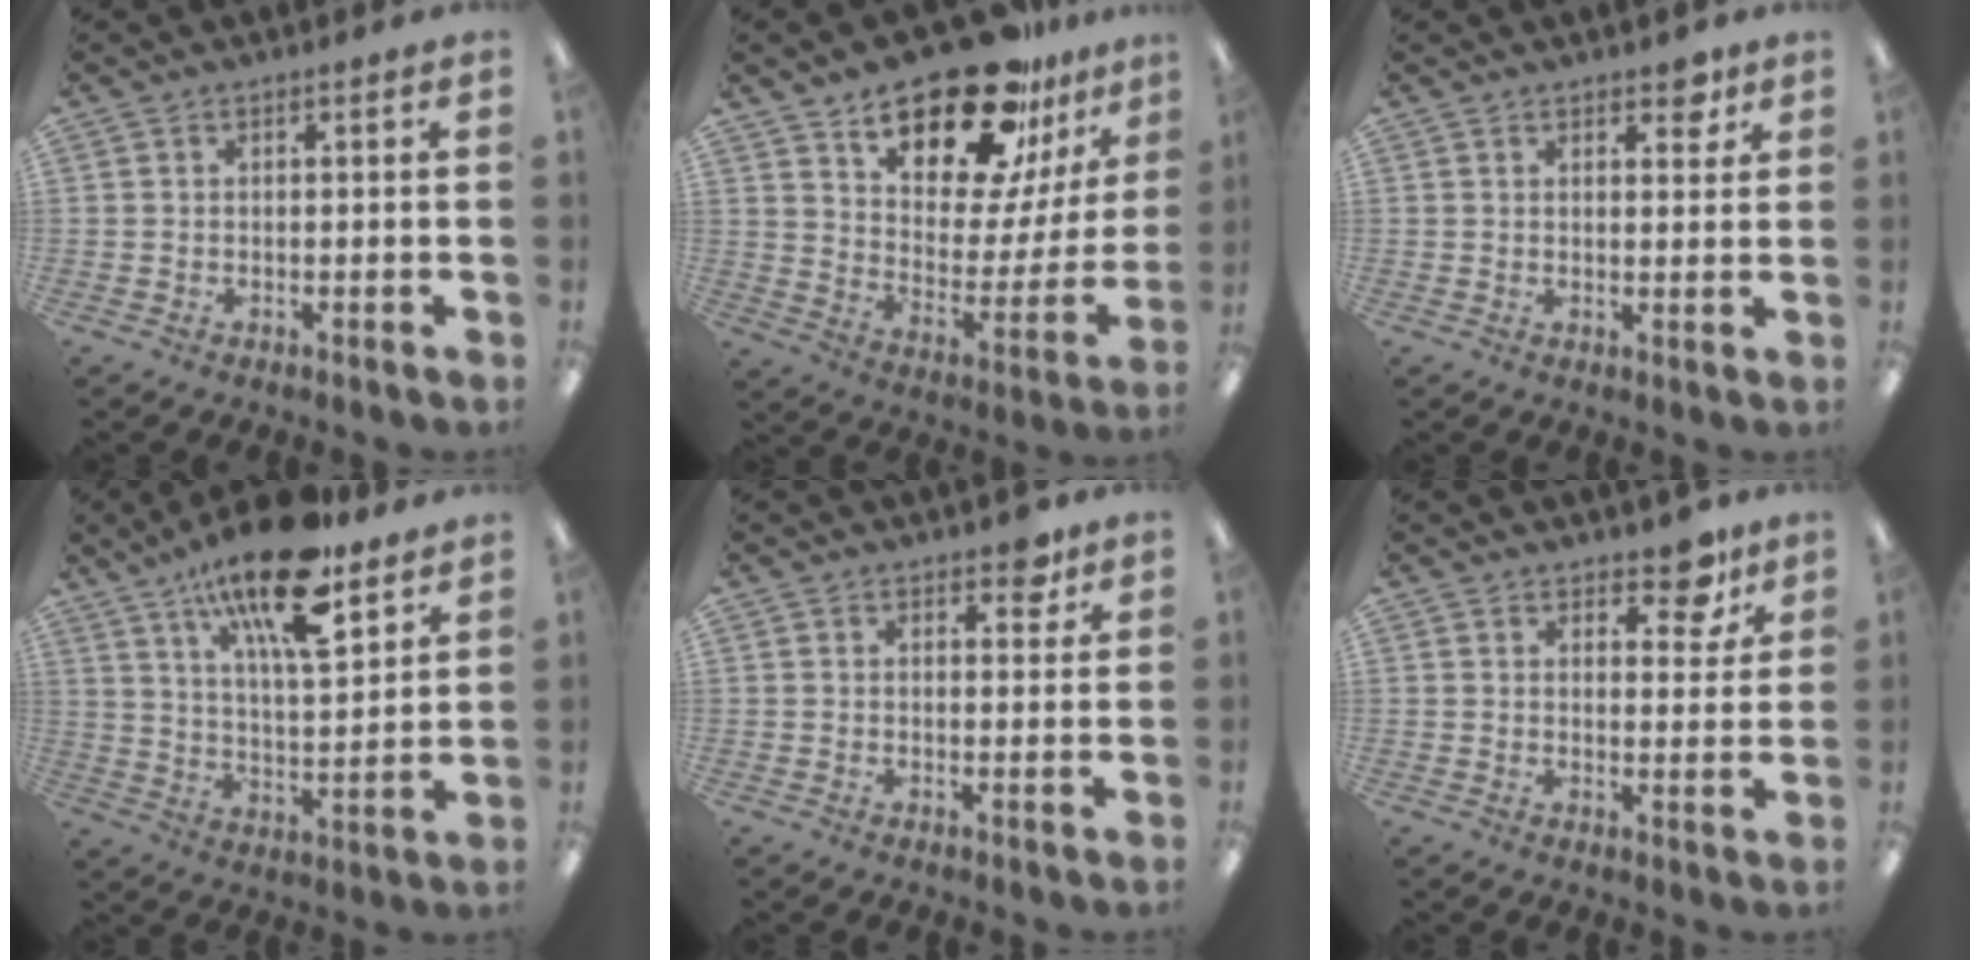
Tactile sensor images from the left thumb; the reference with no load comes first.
{"total": 23.0, "force": [17.4, 8.9, 12.0], "torque": [-0.188, -0.115, 0.298]}
{"total": 3.7, "force": [2.7, 1.7, 1.8], "torque": [-0.010, -0.011, 0.043]}
{"total": 19.0, "force": [12.9, 6.0, 12.6], "torque": [-0.217, -0.067, 0.214]}
{"total": 3.8, "force": [2.8, 1.8, 1.9], "torque": [-0.011, -0.012, 0.045]}
{"total": 7.5, "force": [5.7, 3.3, 3.6], "torque": [-0.030, -0.036, 0.095]}